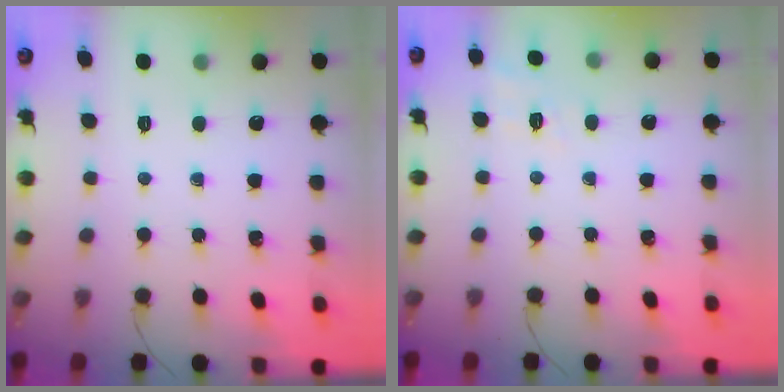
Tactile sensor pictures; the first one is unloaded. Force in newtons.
{"total": 9.1, "press": 8.9, "slide": 1.9}